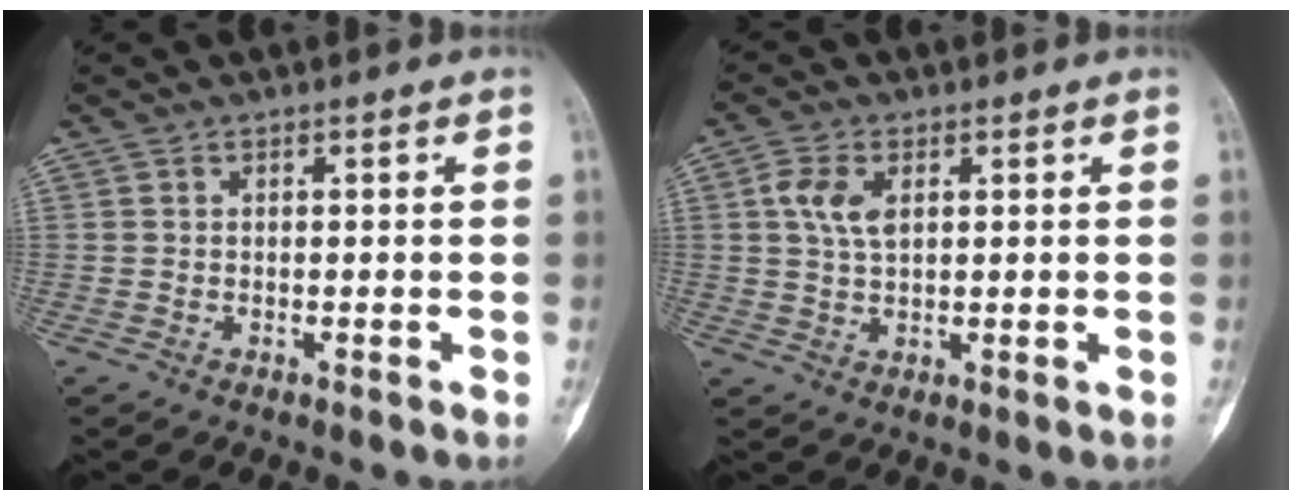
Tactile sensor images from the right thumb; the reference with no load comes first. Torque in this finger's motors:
{"motor_torque": [0.79, 0.53, 0.53, 0.42, 0.12]}